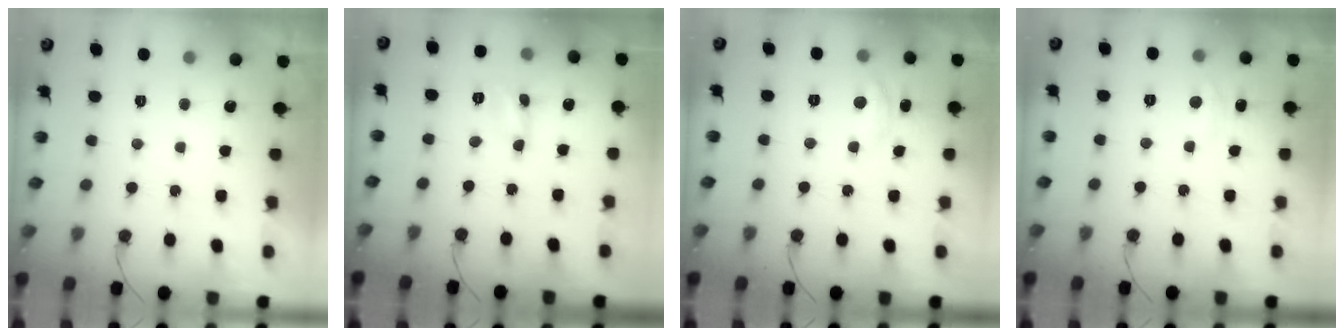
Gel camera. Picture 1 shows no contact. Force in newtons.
{"total": 1.6, "press": 1.6, "slide": 0.1}
{"total": 4.3, "press": 4.3, "slide": 0.3}
{"total": 3.3, "press": 3.2, "slide": 0.4}